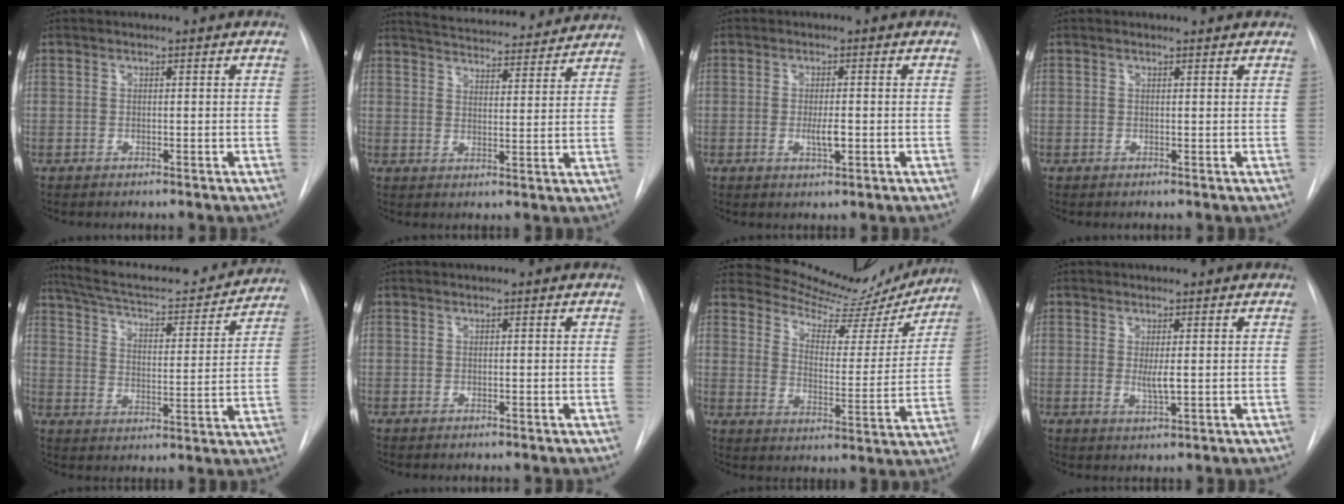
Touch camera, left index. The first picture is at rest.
{"total": 19.3, "force": [18.0, 3.6, 5.9], "torque": [-0.093, 0.008, 0.235]}
{"total": 2.6, "force": [-0.5, 0.6, 2.5], "torque": [-0.047, -0.003, -0.007]}
{"total": 2.0, "force": [1.8, 0.5, 0.5], "torque": [-0.014, 0.014, 0.018]}
{"total": 22.8, "force": [20.7, 4.4, 8.5], "torque": [-0.134, -0.010, 0.283]}
{"total": 0.0}
{"total": 17.0, "force": [16.3, 3.9, 2.8], "torque": [-0.032, -0.043, 0.205]}
{"total": 2.3, "force": [0.3, 0.3, 2.2], "torque": [-0.046, -0.008, 0.010]}